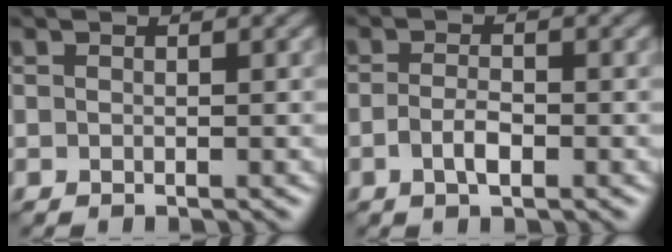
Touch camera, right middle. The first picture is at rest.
{"total": 1.9, "force": [-0.7, 0.8, 1.6], "torque": [-0.035, -0.002, -0.016]}